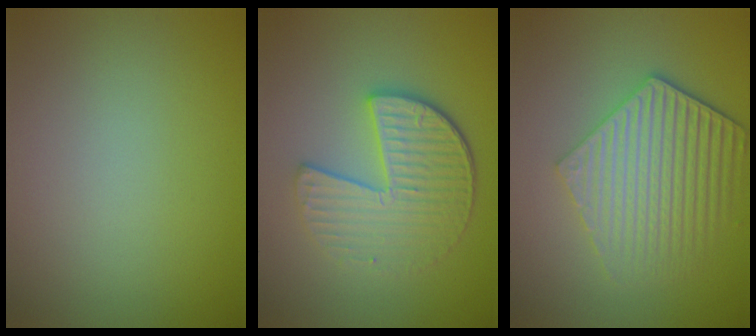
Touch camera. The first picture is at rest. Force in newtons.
{"total": 5.0, "press": 4.0, "slide": 3.1}
{"total": 5.5, "press": 4.3, "slide": 3.3}